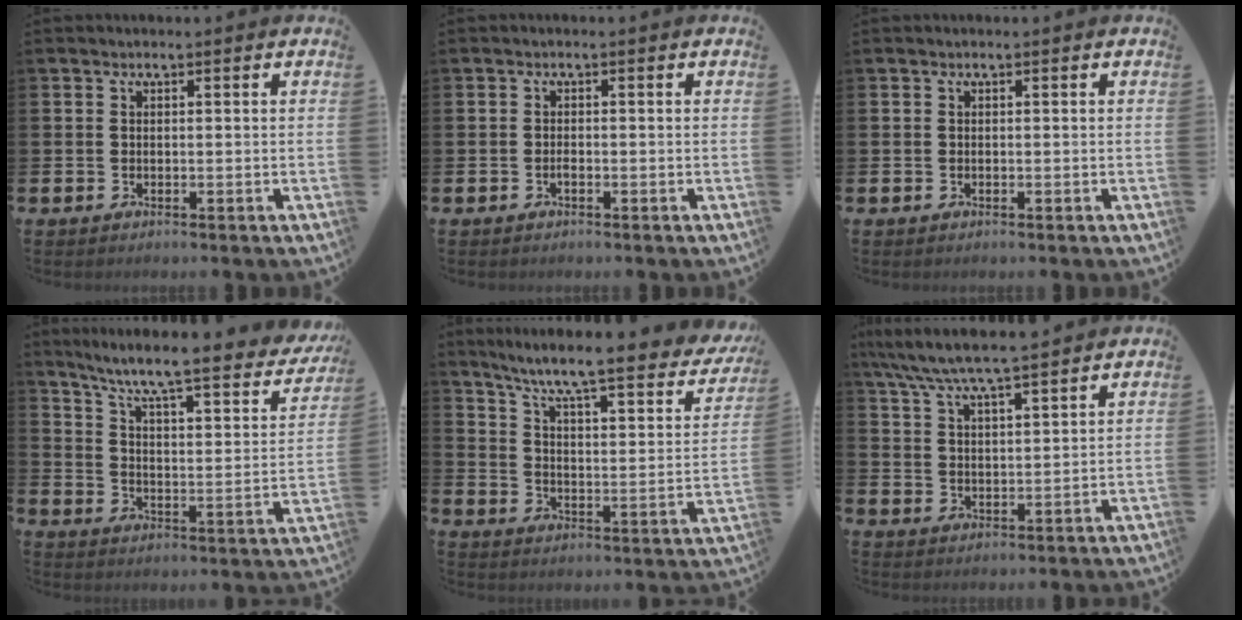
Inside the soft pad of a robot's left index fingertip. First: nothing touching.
{"total": 0.7, "force": [-0.4, 0.2, 0.5], "torque": [-0.004, -0.005, -0.009]}
{"total": 0.0}
{"total": 8.1, "force": [6.6, 1.0, 4.5], "torque": [-0.111, -0.054, 0.101]}
{"total": 8.1, "force": [6.6, 1.0, 4.6], "torque": [-0.111, -0.054, 0.101]}
{"total": 6.9, "force": [6.6, 0.3, 2.2], "torque": [-0.065, -0.033, 0.117]}